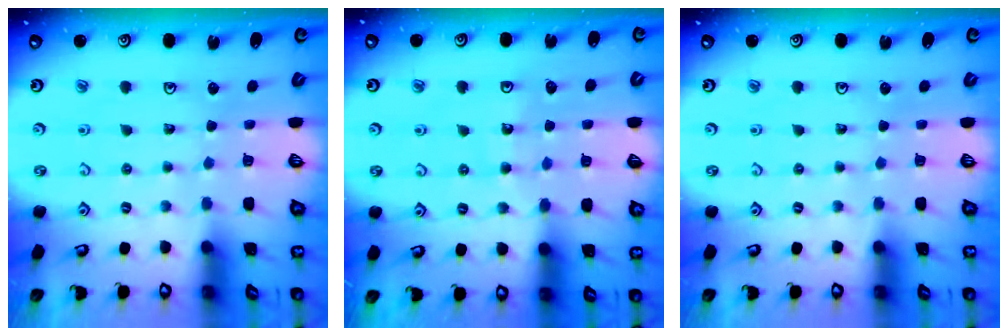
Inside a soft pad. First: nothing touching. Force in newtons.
{"total": 10.8, "press": 10.3, "slide": 3.0}
{"total": 0.0}